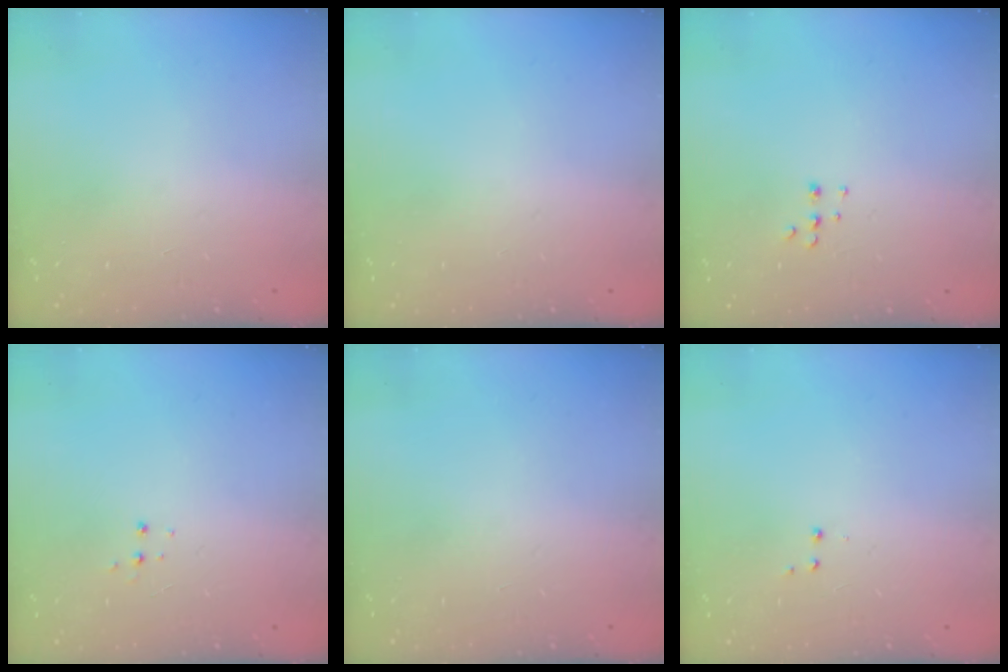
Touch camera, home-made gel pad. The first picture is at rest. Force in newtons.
{"total": 0.0}
{"total": 5.1, "press": 5.0, "slide": 0.7}
{"total": 5.2, "press": 5.2, "slide": 0.3}
{"total": 0.0}
{"total": 2.8, "press": 2.7, "slide": 0.5}